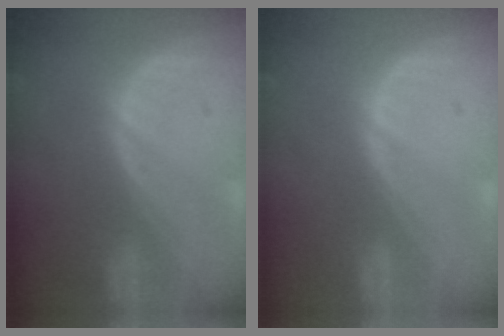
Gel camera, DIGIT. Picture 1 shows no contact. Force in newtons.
{"total": 0.5, "press": 0.1, "slide": 0.5}